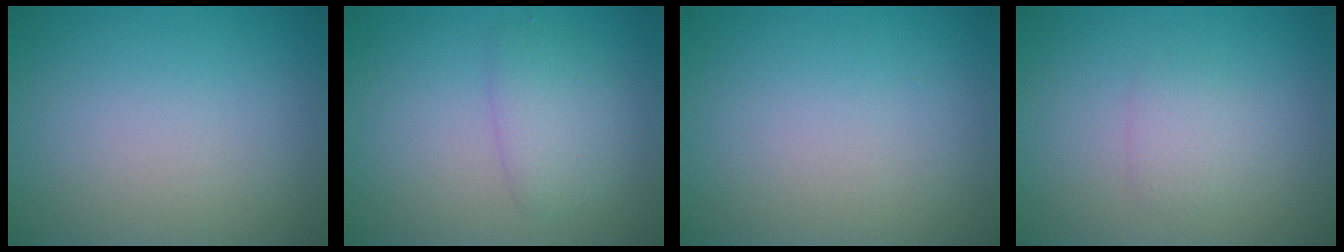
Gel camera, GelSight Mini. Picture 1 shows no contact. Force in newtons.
{"total": 2.6, "press": 2.6, "slide": 0.1}
{"total": 0.0}
{"total": 1.4, "press": 1.4, "slide": 0.0}